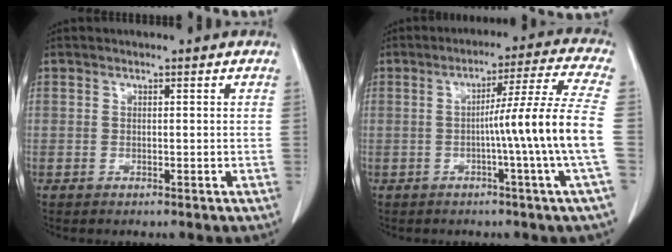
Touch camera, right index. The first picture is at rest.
{"total": 12.0, "force": [-1.9, -3.0, 11.5], "torque": [-0.166, 0.000, -0.030]}